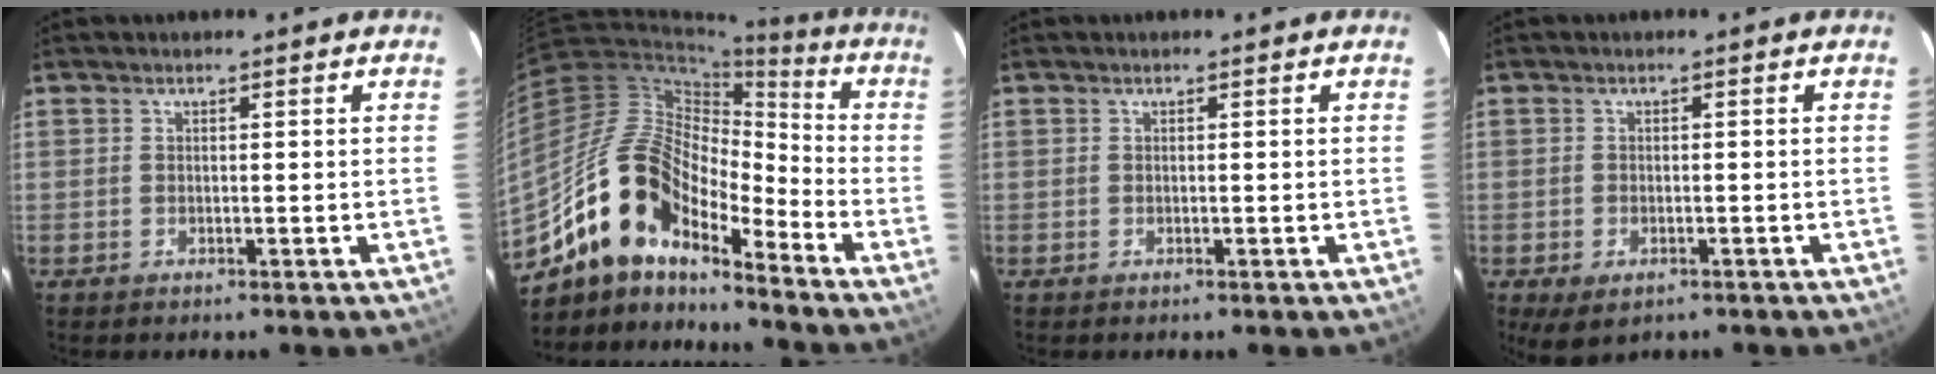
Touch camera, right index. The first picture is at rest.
{"total": 15.5, "force": [-12.1, 5.8, 7.7], "torque": [-0.138, 0.013, -0.239]}
{"total": 0.0}
{"total": 4.2, "force": [-2.2, 2.5, 2.5], "torque": [-0.049, -0.016, -0.031]}